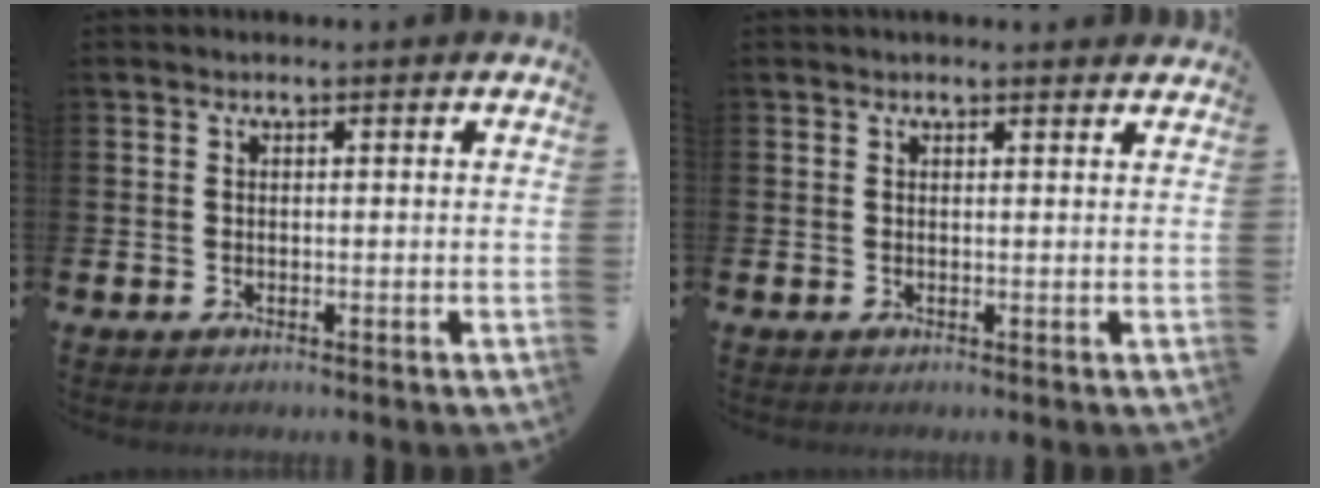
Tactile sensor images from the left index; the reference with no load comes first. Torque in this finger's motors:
{"motor_torque": [1.08, -1.06, 0.19, 0.04]}